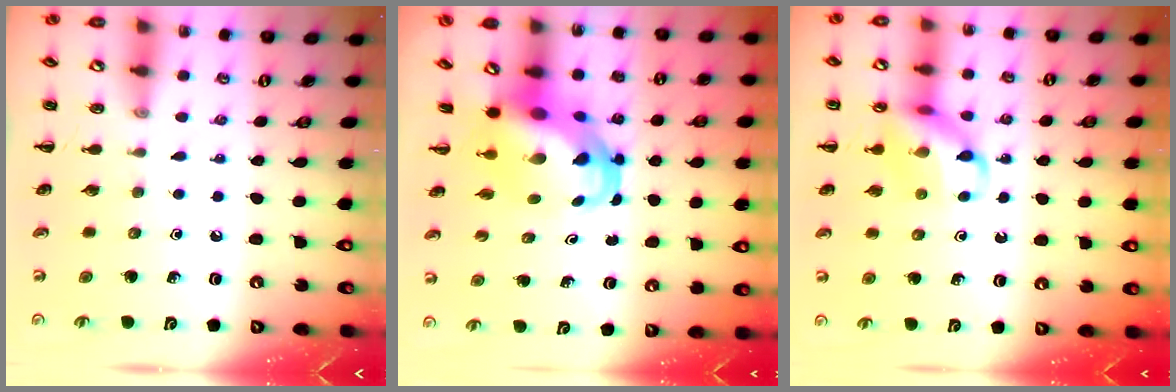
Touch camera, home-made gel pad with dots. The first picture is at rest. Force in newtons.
{"total": 7.2, "press": 7.1, "slide": 1.0}
{"total": 11.7, "press": 11.6, "slide": 1.6}